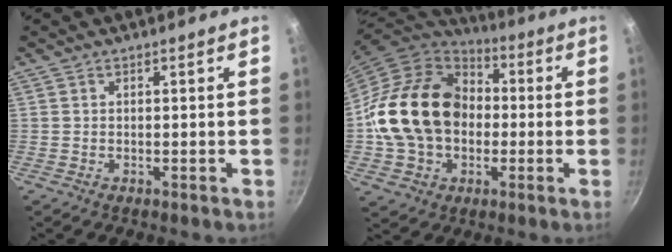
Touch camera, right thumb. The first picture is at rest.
{"total": 21.1, "force": [-0.2, 16.4, 13.3], "torque": [-0.209, 0.040, -0.005]}